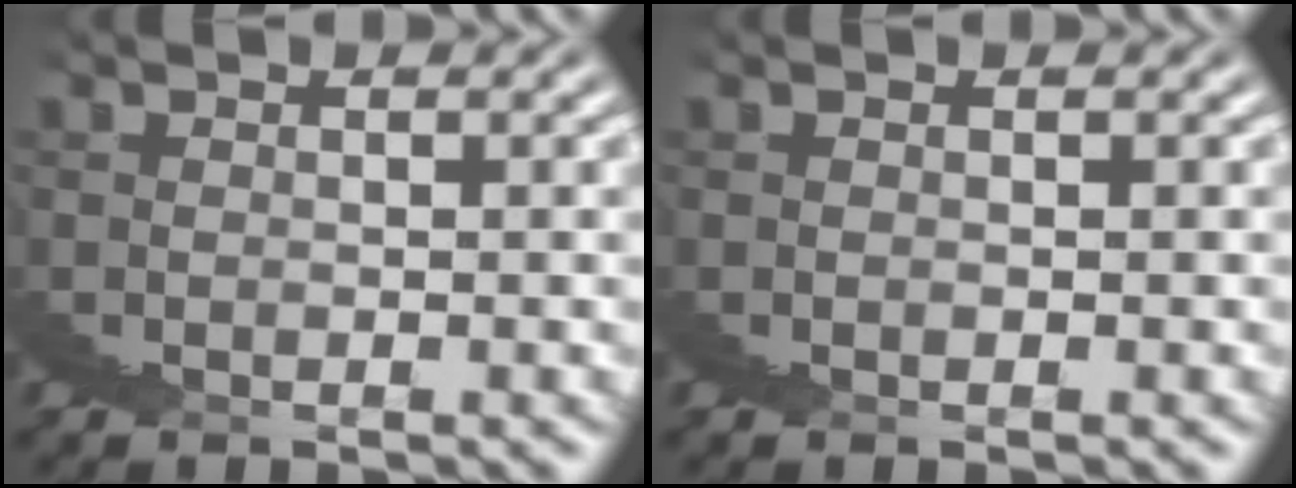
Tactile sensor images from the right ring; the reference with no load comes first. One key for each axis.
{"total": 0.0}